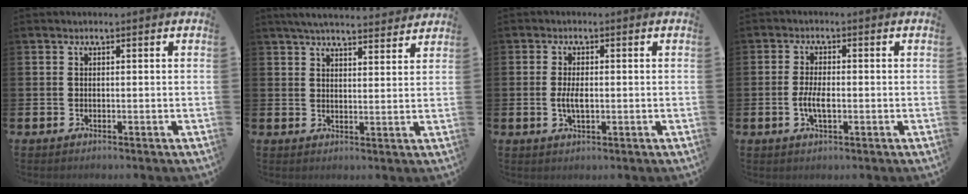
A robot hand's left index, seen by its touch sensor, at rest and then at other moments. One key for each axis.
{"total": 4.7, "fx": 4.5, "fy": 0.4, "fz": 1.3, "tx": -0.035, "ty": -0.021, "tz": 0.080}
{"total": 3.0, "fx": -0.3, "fy": 1.3, "fz": 2.6, "tx": -0.057, "ty": -0.001, "tz": -0.007}
{"total": 3.2, "fx": -0.7, "fy": 1.3, "fz": 2.9, "tx": -0.052, "ty": 0.003, "tz": -0.013}